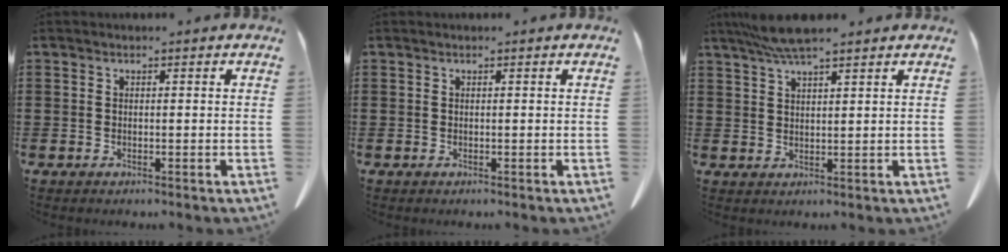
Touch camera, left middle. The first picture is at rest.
{"total": 0.0}
{"total": 5.1, "force": [4.1, 0.3, 3.0], "torque": [-0.068, -0.002, 0.075]}